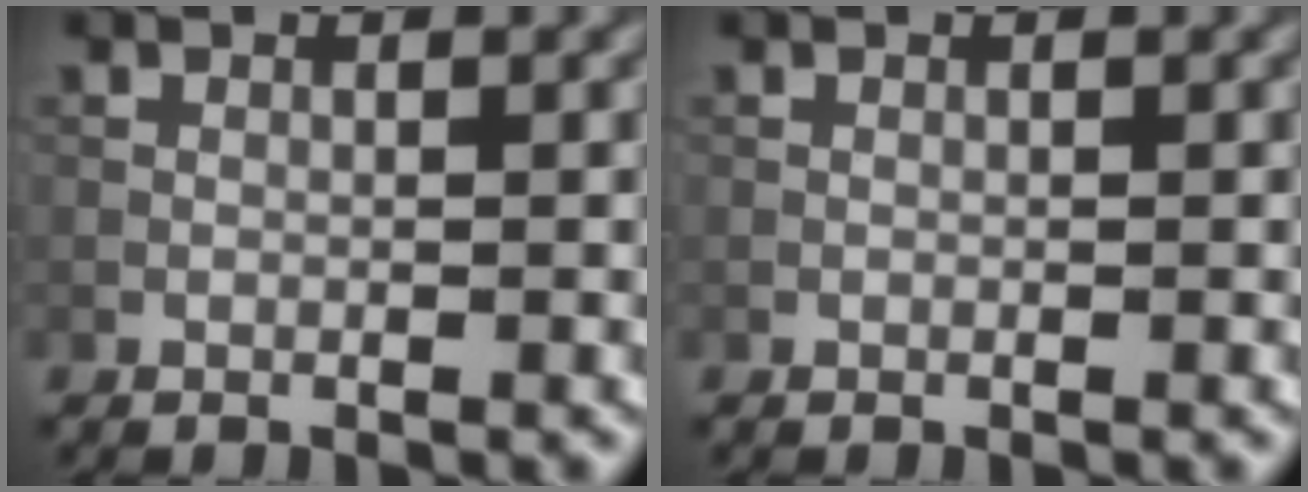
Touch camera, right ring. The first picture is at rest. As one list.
[{"total": 0.0}]